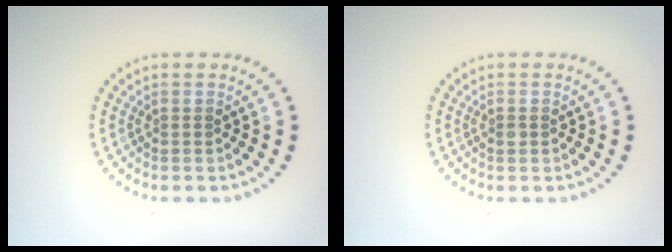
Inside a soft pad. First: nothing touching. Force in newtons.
{"total": 0.5, "press": 0.5, "slide": 0.1}